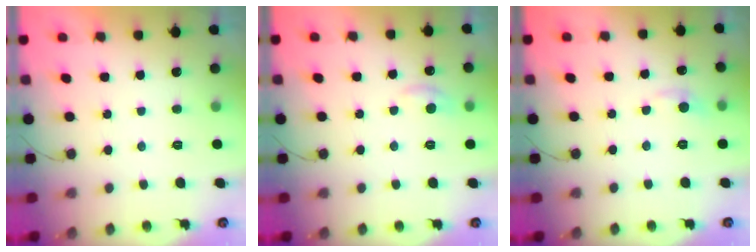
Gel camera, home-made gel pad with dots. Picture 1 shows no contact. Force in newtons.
{"total": 6.7, "press": 6.6, "slide": 0.8}
{"total": 7.0, "press": 6.9, "slide": 0.7}